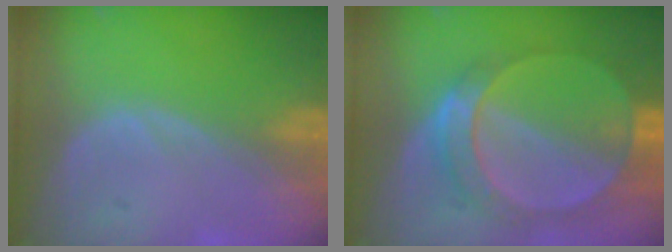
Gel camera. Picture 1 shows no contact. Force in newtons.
{"total": 8.2, "press": 7.7, "slide": 2.7}